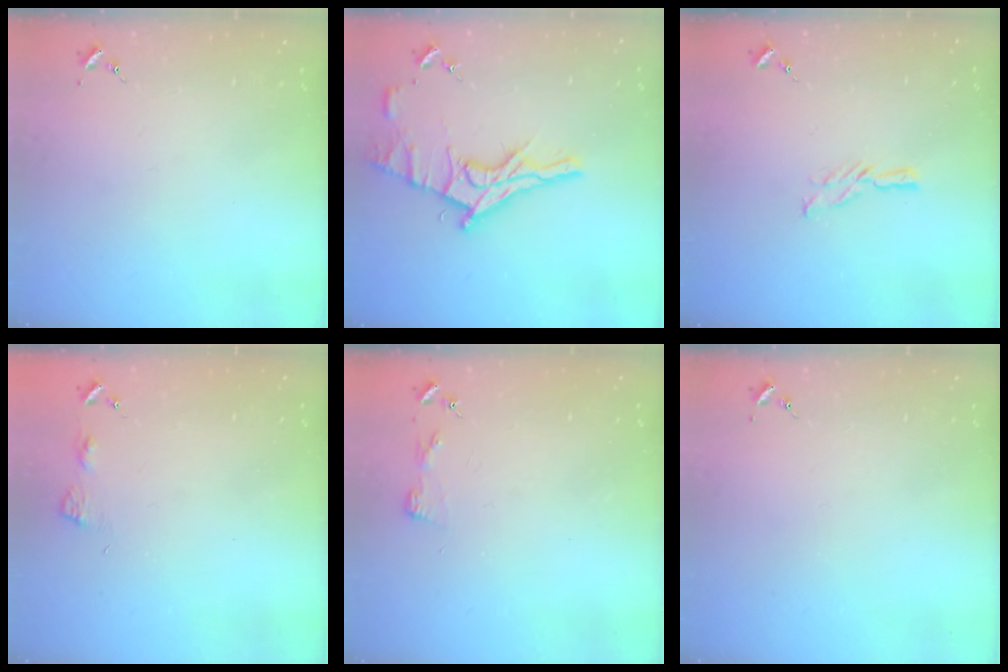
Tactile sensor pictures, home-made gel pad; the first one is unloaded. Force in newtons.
{"total": 15.5, "press": 15.4, "slide": 1.4}
{"total": 5.8, "press": 5.8, "slide": 0.4}
{"total": 5.0, "press": 5.0, "slide": 0.5}
{"total": 3.3, "press": 3.3, "slide": 0.4}
{"total": 0.0}